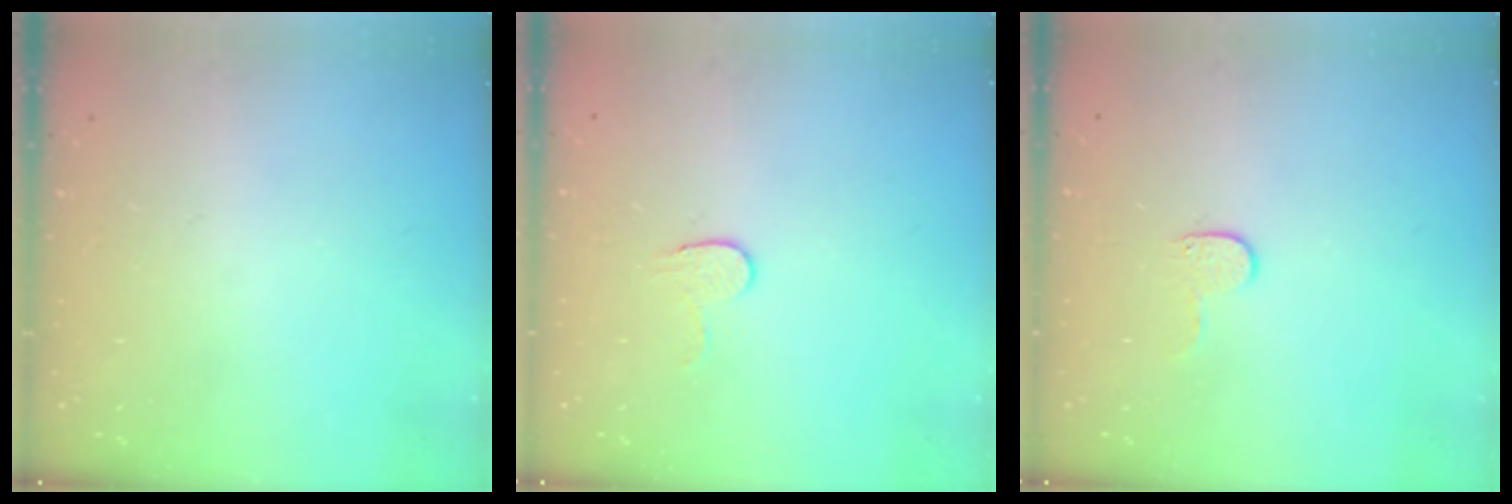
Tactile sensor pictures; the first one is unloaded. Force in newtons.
{"total": 6.2, "press": 6.2, "slide": 0.5}
{"total": 3.8, "press": 3.8, "slide": 0.4}